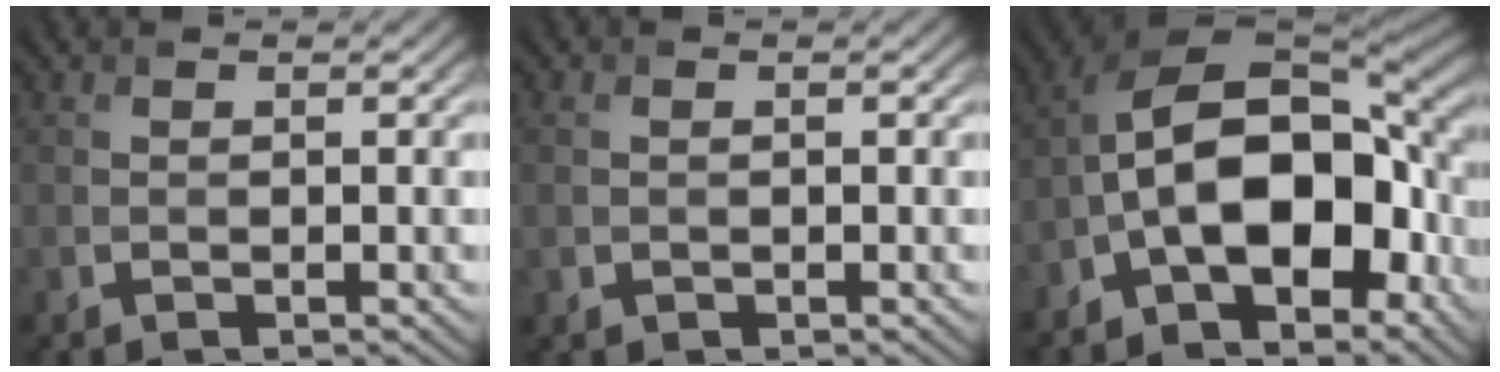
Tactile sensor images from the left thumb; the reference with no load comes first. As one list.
[{"total": 1.1, "force": [0.0, 1.0, 0.5], "torque": [-0.013, -0.004, 0.002]}, {"total": 16.4, "force": [-4.2, 8.5, 13.4], "torque": [-0.222, -0.002, -0.085]}]